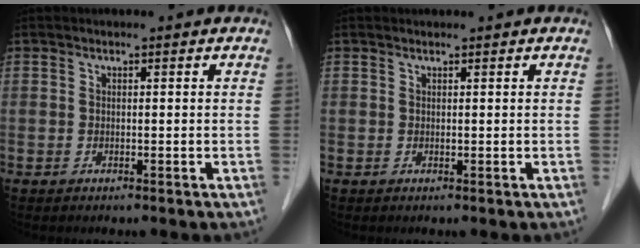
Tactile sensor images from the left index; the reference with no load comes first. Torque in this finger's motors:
{"motor_torque": [0.21, 0.05, -0.06, 0.01]}